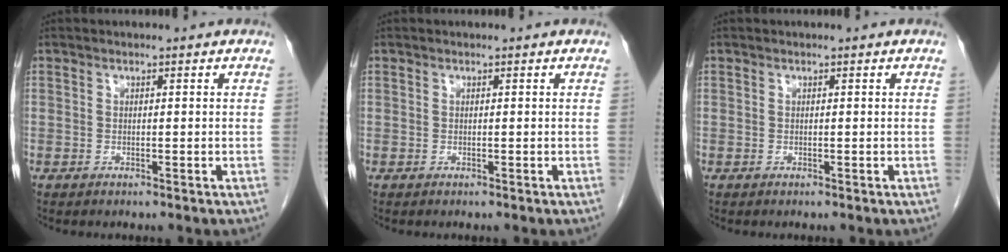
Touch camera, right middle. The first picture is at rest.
{"total": 0.0}
{"total": 0.0}